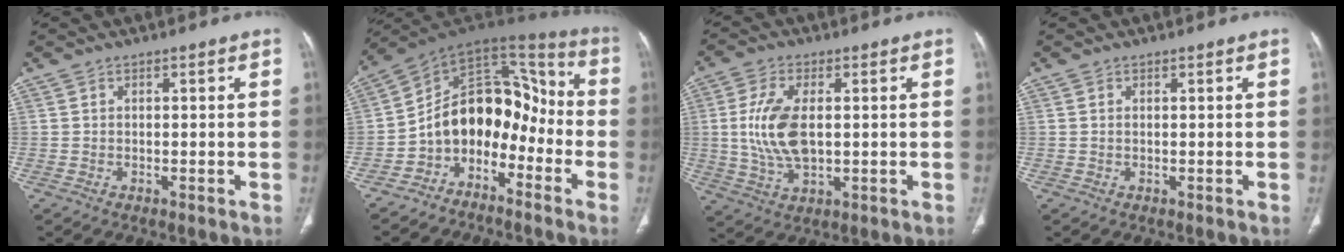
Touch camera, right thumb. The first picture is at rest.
{"total": 14.5, "force": [-5.7, 10.0, 8.7], "torque": [-0.092, 0.113, -0.106]}
{"total": 10.9, "force": [0.8, 5.7, 9.2], "torque": [-0.197, -0.006, 0.021]}
{"total": 0.0}